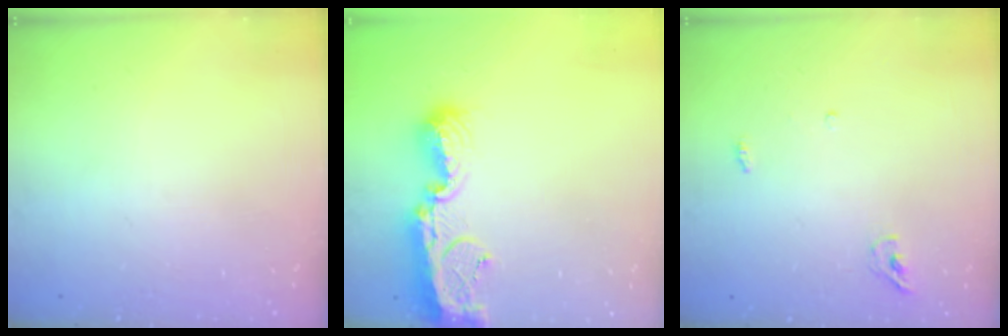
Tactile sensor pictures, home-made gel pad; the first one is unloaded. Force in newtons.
{"total": 12.6, "press": 12.5, "slide": 1.0}
{"total": 3.8, "press": 3.6, "slide": 1.3}